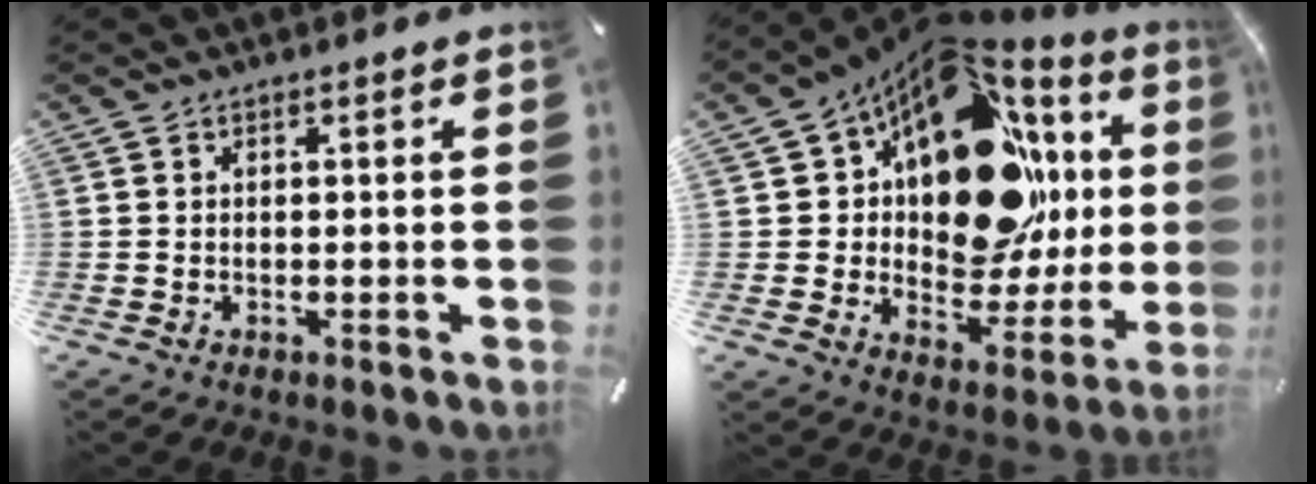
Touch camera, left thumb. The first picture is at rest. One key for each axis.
{"total": 21.1, "fx": 6.7, "fy": 12.6, "fz": 15.5, "tx": -0.233, "ty": -0.066, "tz": 0.111}